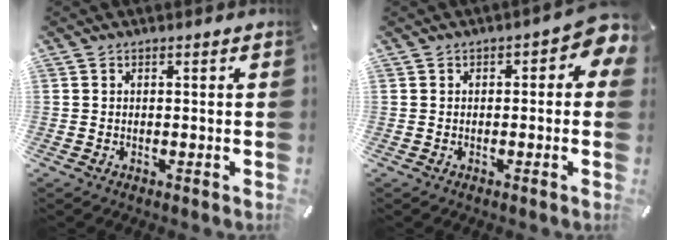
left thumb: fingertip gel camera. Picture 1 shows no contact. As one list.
[{"total": 4.1, "force": [0.0, 2.5, 3.3], "torque": [-0.046, 0.009, -0.002]}]